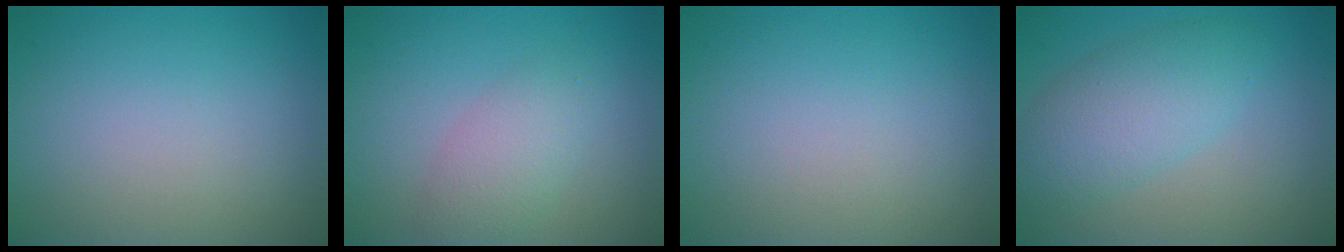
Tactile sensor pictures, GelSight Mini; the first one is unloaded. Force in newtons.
{"total": 3.0, "press": 3.0, "slide": 0.1}
{"total": 0.0}
{"total": 5.0, "press": 5.0, "slide": 0.3}